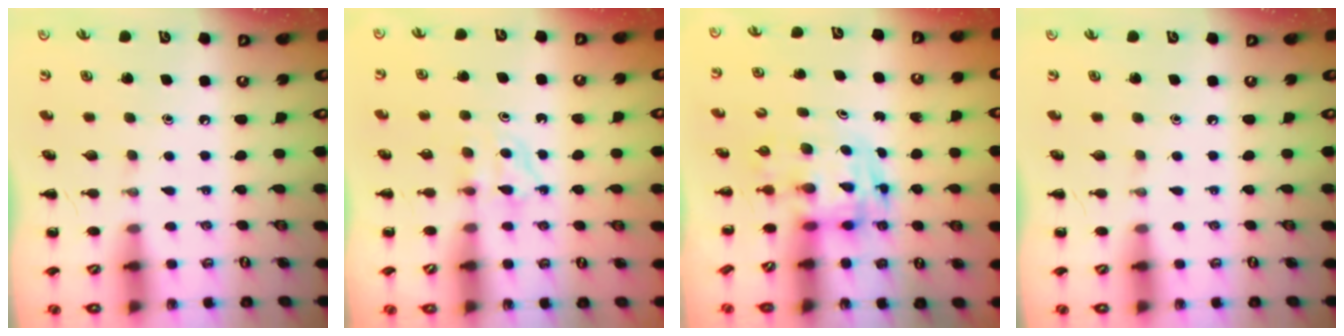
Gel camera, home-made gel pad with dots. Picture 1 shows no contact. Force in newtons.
{"total": 5.1, "press": 5.0, "slide": 1.0}
{"total": 3.4, "press": 3.4, "slide": 0.6}
{"total": 0.0}